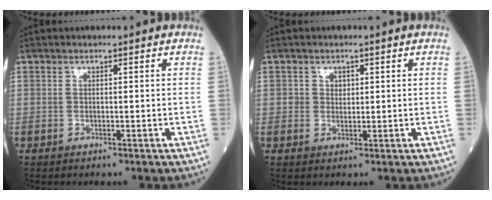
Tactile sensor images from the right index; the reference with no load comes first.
{"total": 1.5, "force": [0.4, 1.3, 0.6], "torque": [-0.007, 0.000, 0.006]}